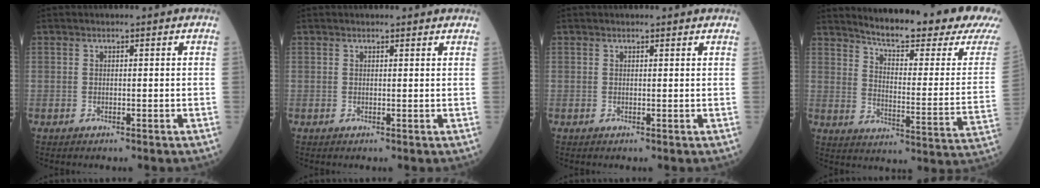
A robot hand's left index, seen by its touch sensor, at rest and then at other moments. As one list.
[{"total": 2.3, "force": [2.1, 0.7, 0.6], "torque": [-0.008, 0.013, 0.017]}, {"total": 1.8, "force": [1.6, 0.6, 0.4], "torque": [-0.009, 0.013, 0.014]}, {"total": 21.2, "force": [19.2, 0.5, 9.1], "torque": [-0.134, -0.081, 0.245]}]